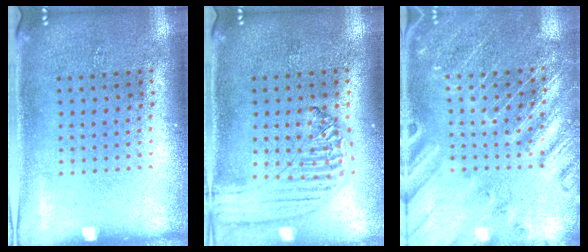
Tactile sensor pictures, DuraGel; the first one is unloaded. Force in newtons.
{"total": 1.2, "press": 1.2, "slide": 0.2}
{"total": 2.6, "press": 2.6, "slide": 0.2}